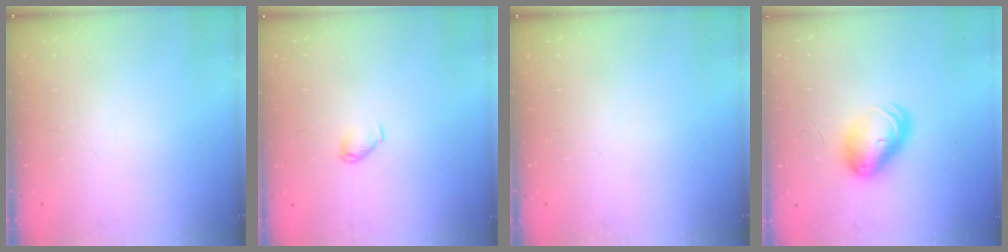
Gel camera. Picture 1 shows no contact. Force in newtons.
{"total": 3.4, "press": 3.3, "slide": 0.6}
{"total": 0.0}
{"total": 9.5, "press": 9.3, "slide": 1.6}